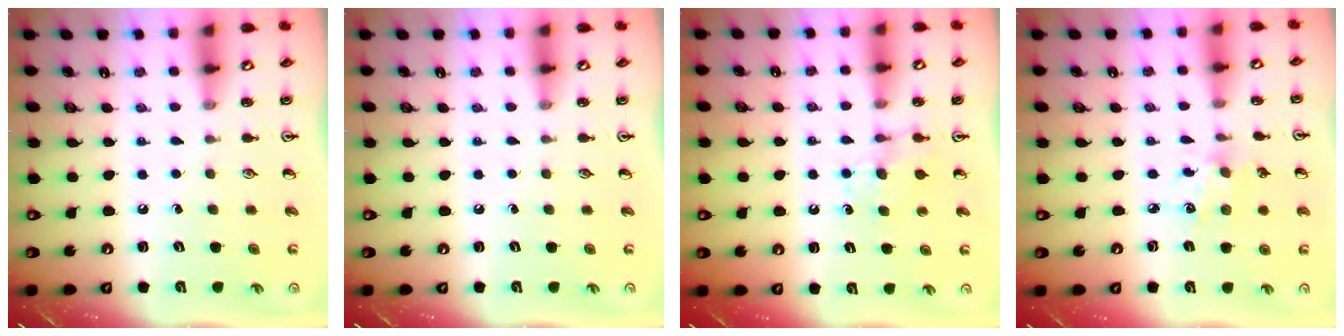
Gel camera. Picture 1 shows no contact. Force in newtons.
{"total": 0.0}
{"total": 4.7, "press": 4.7, "slide": 0.5}
{"total": 4.1, "press": 3.9, "slide": 1.4}